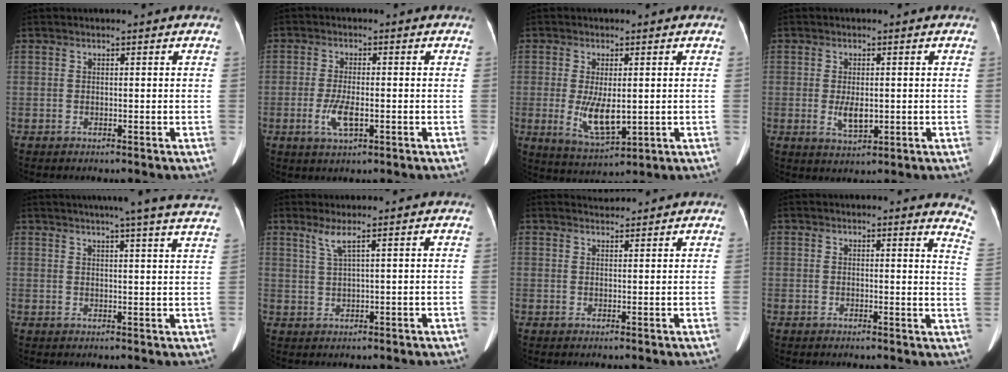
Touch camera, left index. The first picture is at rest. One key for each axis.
{"total": 4.5, "fx": -1.4, "fy": 1.3, "fz": 4.1, "tx": -0.089, "ty": -0.005, "tz": -0.022}
{"total": 7.1, "fx": -0.6, "fy": 2.8, "fz": 6.6, "tx": -0.129, "ty": -0.019, "tz": 0.001}
{"total": 3.8, "fx": -0.4, "fy": 1.7, "fz": 3.4, "tx": -0.064, "ty": -0.006, "tz": 0.000}
{"total": 19.0, "fx": 16.7, "fy": -0.5, "fz": 9.1, "tx": -0.133, "ty": -0.015, "tz": 0.193}
{"total": 2.3, "fx": 1.4, "fy": -0.4, "fz": 1.8, "tx": -0.048, "ty": 0.001, "tz": 0.034}
{"total": 1.7, "fx": 1.7, "fy": 0.1, "fz": -0.3, "tx": -0.006, "ty": 0.008, "tz": 0.031}
{"total": 5.7, "fx": 5.4, "fy": 0.2, "fz": 1.7, "tx": -0.012, "ty": -0.051, "tz": 0.022}